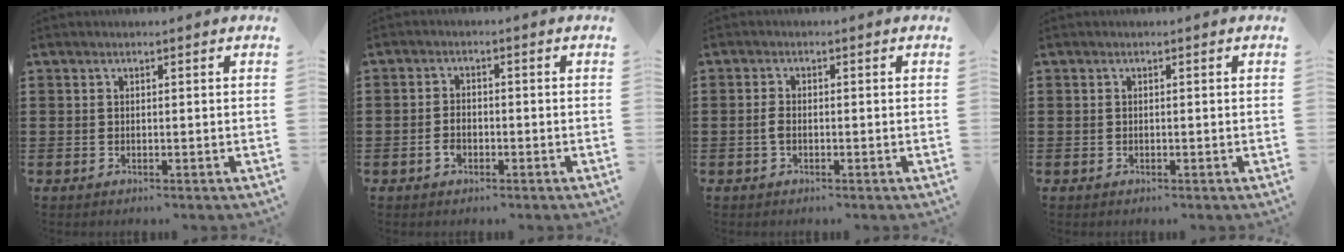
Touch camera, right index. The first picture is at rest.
{"total": 2.4, "force": [-1.1, 1.3, 1.6], "torque": [-0.041, -0.004, -0.023]}
{"total": 2.0, "force": [-0.4, 1.0, 1.6], "torque": [-0.048, -0.004, -0.012]}
{"total": 0.0}